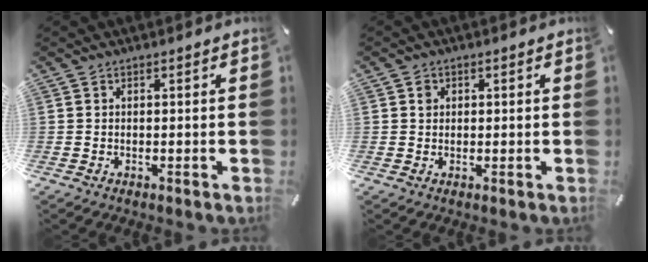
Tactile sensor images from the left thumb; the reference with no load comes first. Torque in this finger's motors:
{"motor_torque": [0.09, 0.28, 0.15, -0.35, 0.00]}